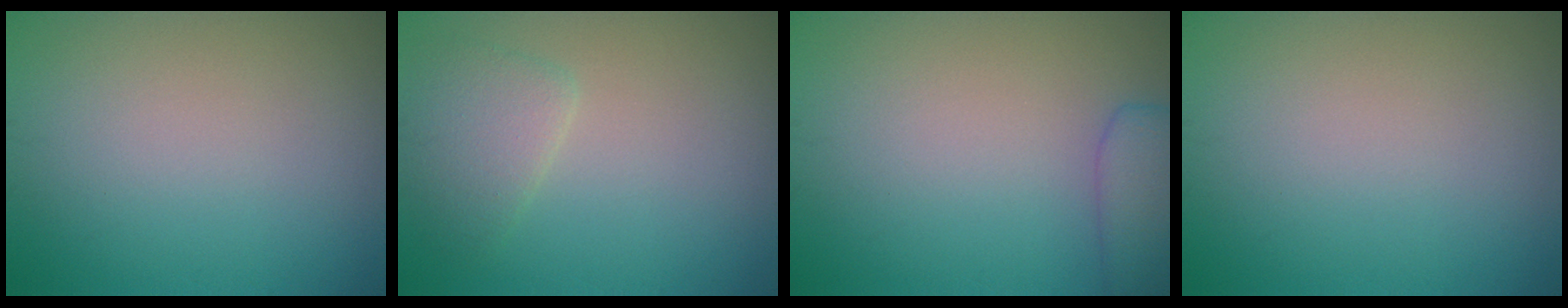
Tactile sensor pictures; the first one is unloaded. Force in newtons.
{"total": 2.5, "press": 2.5, "slide": 0.2}
{"total": 3.3, "press": 3.3, "slide": 0.3}
{"total": 0.0}